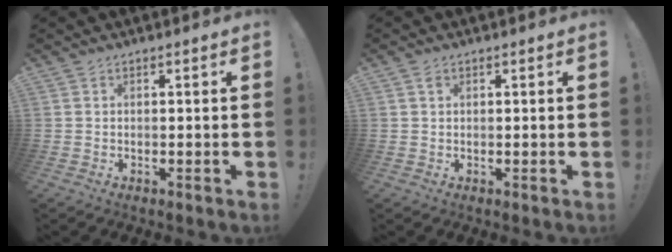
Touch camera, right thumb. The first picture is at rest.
{"total": 0.8, "force": [0.5, 0.5, 0.3], "torque": [0.001, -0.002, 0.007]}